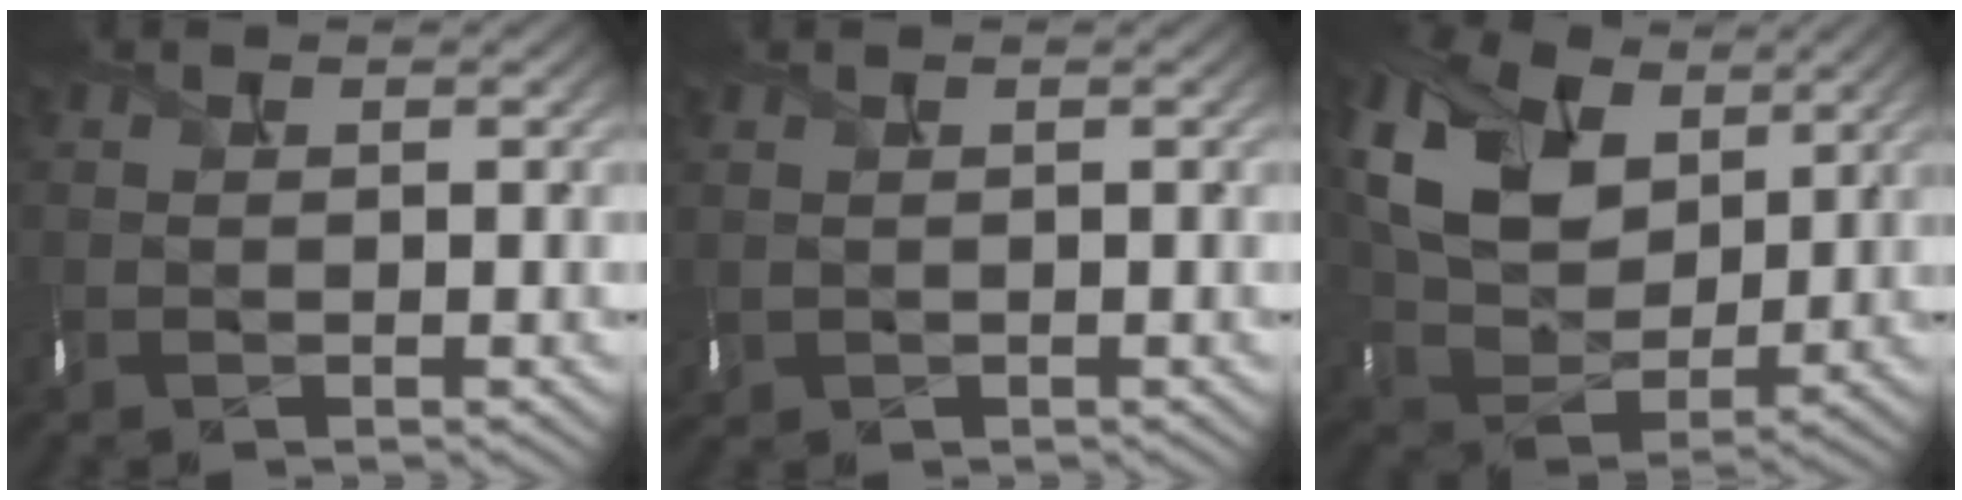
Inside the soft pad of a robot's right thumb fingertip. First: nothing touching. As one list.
[{"total": 1.1, "force": [0.2, 0.8, 0.7], "torque": [-0.029, -0.006, 0.011]}, {"total": 11.9, "force": [4.6, 8.5, 7.0], "torque": [-0.186, 0.013, 0.082]}]